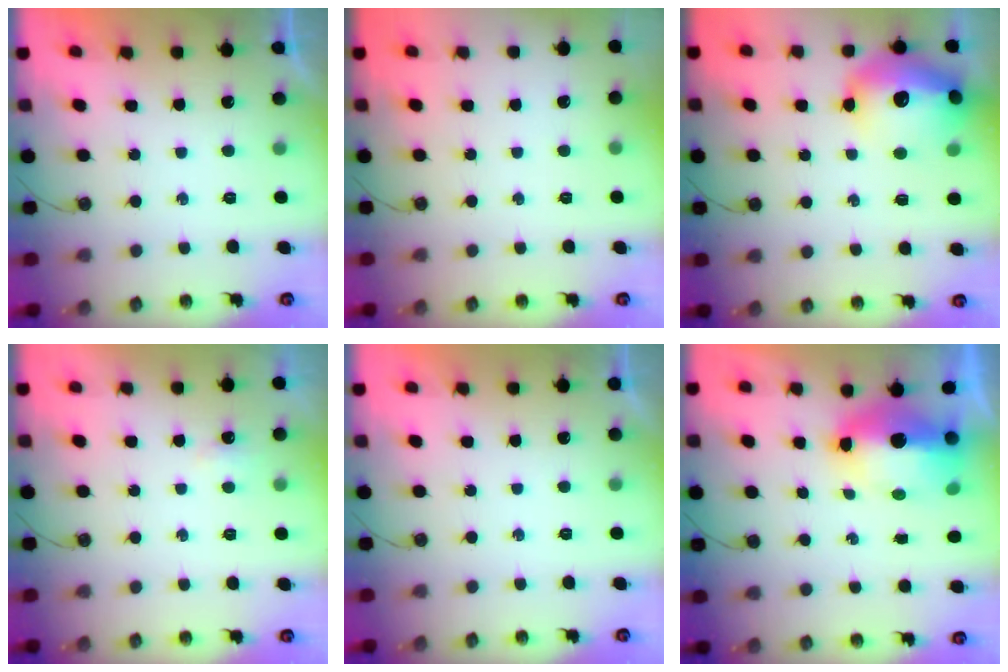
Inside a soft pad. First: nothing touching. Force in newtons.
{"total": 0.0}
{"total": 20.5, "press": 20.4, "slide": 1.6}
{"total": 5.0, "press": 2.9, "slide": 4.1}
{"total": 0.0}
{"total": 12.7, "press": 12.6, "slide": 1.6}